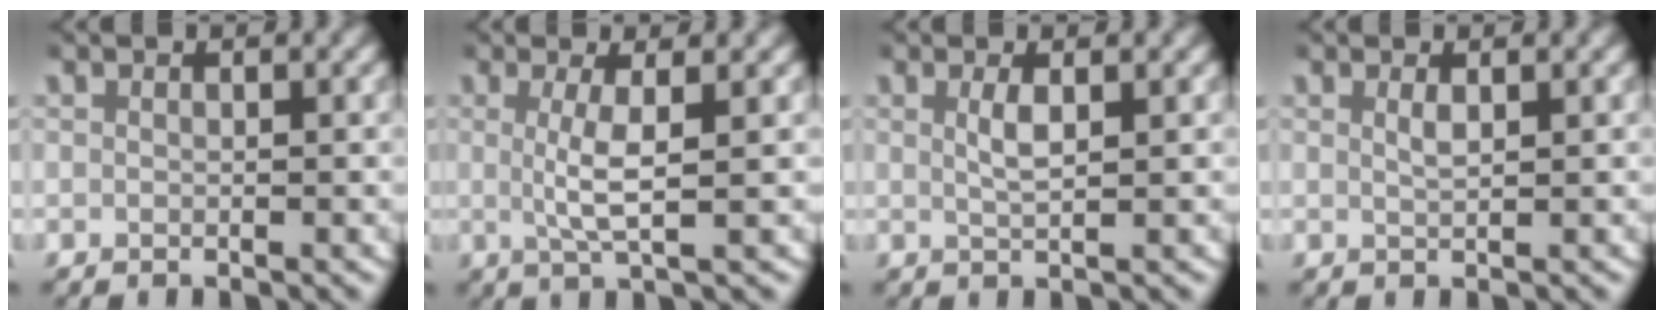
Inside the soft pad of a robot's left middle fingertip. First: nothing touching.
{"total": 3.5, "force": [0.6, 0.2, 3.5], "torque": [-0.068, -0.004, 0.013]}
{"total": 1.7, "force": [0.6, 0.1, 1.5], "torque": [-0.035, -0.004, 0.014]}
{"total": 1.0, "force": [0.6, 0.0, 0.9], "torque": [-0.020, -0.003, 0.013]}